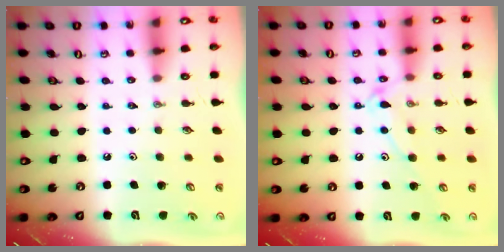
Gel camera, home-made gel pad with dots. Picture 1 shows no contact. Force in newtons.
{"total": 11.8, "press": 11.7, "slide": 1.0}